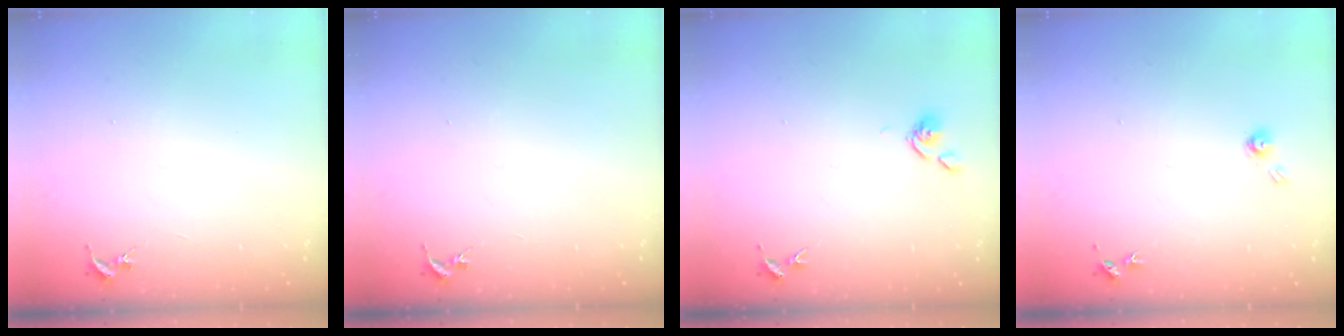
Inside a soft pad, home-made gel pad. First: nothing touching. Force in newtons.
{"total": 0.0}
{"total": 4.3, "press": 4.2, "slide": 0.6}
{"total": 4.0, "press": 4.0, "slide": 0.3}